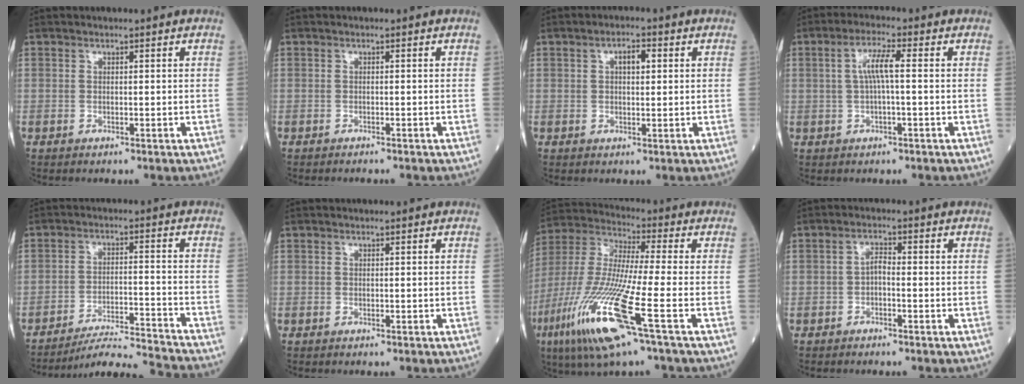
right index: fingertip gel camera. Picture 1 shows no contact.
{"total": 1.0, "force": [-1.0, 0.0, 0.4], "torque": [-0.009, -0.003, -0.011]}
{"total": 3.1, "force": [0.9, 1.2, 2.7], "torque": [-0.048, 0.005, 0.014]}
{"total": 4.4, "force": [0.4, 0.3, 4.4], "torque": [-0.088, 0.011, 0.009]}
{"total": 12.7, "force": [-12.2, -2.5, 2.3], "torque": [-0.026, -0.013, -0.193]}
{"total": 0.0}
{"total": 18.4, "force": [-7.9, 0.6, 16.6], "torque": [-0.385, -0.044, -0.157]}
{"total": 1.8, "force": [-0.7, 0.6, 1.6], "torque": [-0.026, 0.004, -0.015]}